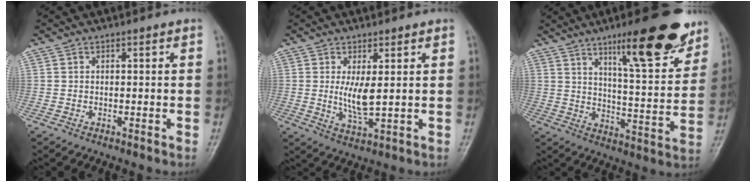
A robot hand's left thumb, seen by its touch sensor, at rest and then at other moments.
{"total": 5.0, "force": [0.8, 1.5, 4.7], "torque": [-0.092, -0.020, 0.022]}
{"total": 18.7, "force": [11.9, 4.3, 13.8], "torque": [-0.159, -0.062, 0.180]}